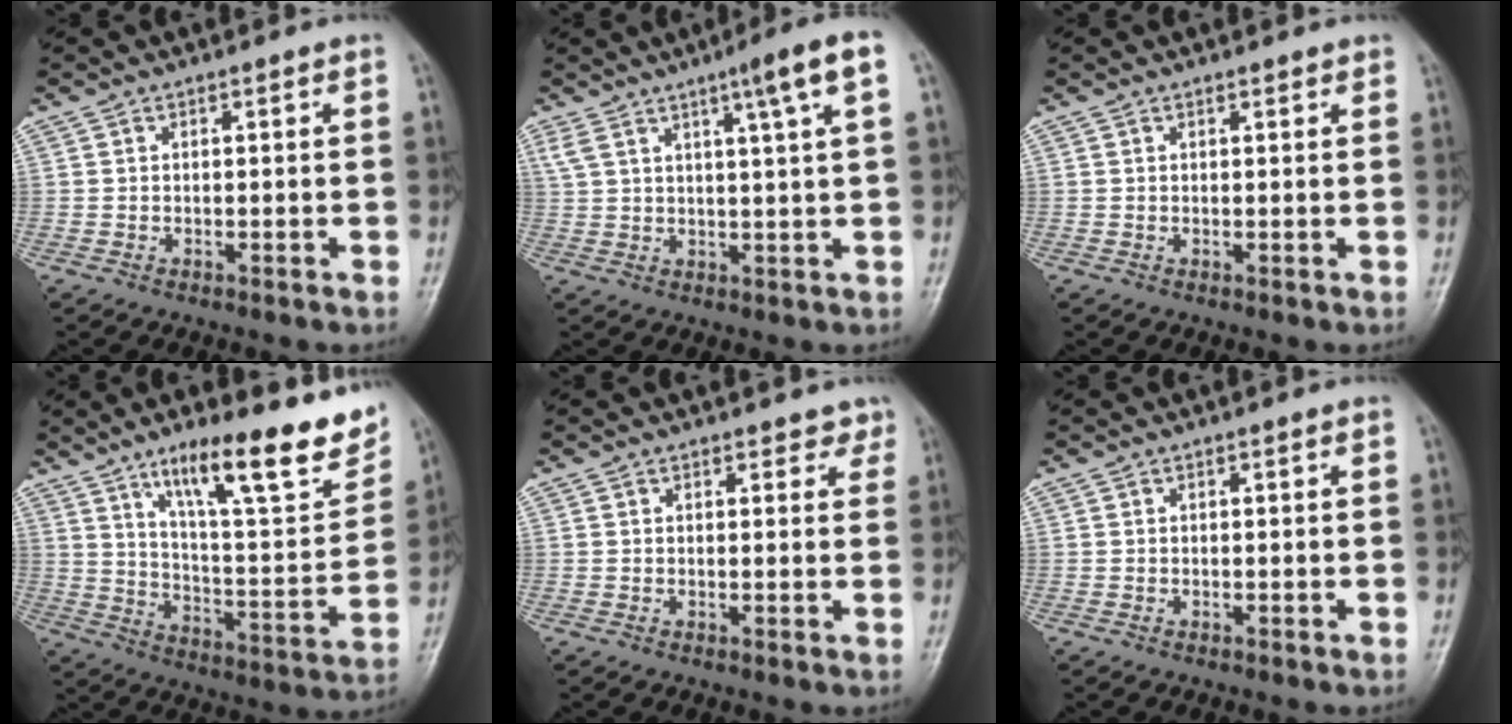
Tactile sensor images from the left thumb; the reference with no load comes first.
{"total": 8.8, "force": [4.3, 0.0, 7.7], "torque": [-0.130, -0.003, 0.071]}
{"total": 0.7, "force": [0.6, 0.2, 0.4], "torque": [-0.007, -0.002, 0.007]}
{"total": 21.9, "force": [13.7, 5.0, 16.4], "torque": [-0.212, -0.059, 0.219]}
{"total": 2.2, "force": [1.6, 1.2, 0.7], "torque": [0.015, -0.006, 0.013]}
{"total": 0.0}